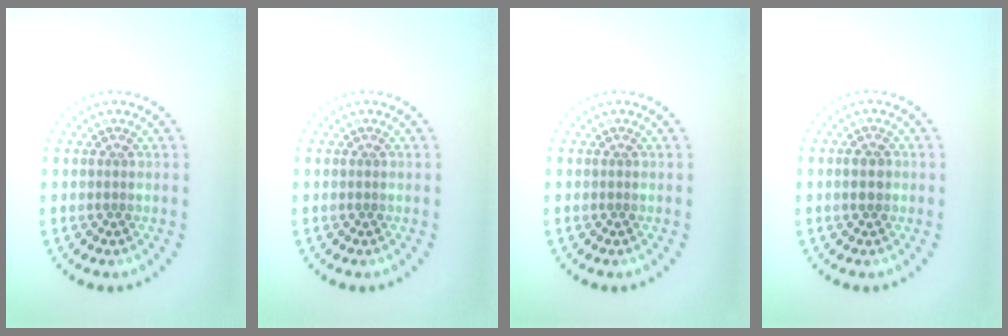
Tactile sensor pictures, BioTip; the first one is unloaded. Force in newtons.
{"total": 0.0}
{"total": 0.0}
{"total": 1.4, "press": 1.4, "slide": 0.1}